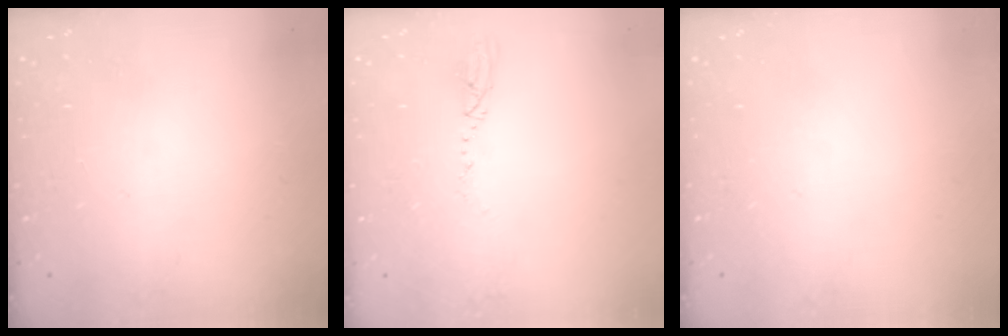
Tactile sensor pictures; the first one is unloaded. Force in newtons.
{"total": 3.3, "press": 3.1, "slide": 1.2}
{"total": 0.0}